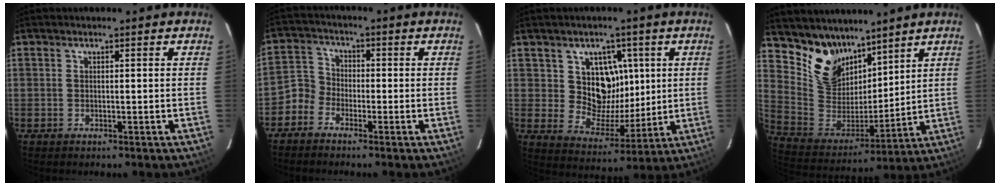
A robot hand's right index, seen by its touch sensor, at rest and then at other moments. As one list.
[{"total": 4.1, "force": [-2.6, 3.2, 0.4], "torque": [-0.004, 0.019, -0.064]}, {"total": 9.9, "force": [3.0, 8.6, 3.9], "torque": [-0.065, -0.006, 0.062]}, {"total": 13.4, "force": [10.1, 8.0, 3.9], "torque": [-0.091, -0.002, 0.207]}]